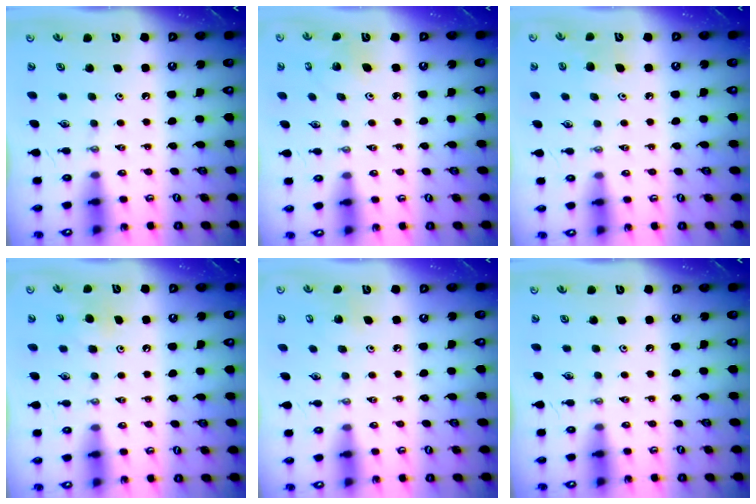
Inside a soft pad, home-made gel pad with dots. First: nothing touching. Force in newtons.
{"total": 4.0, "press": 4.0, "slide": 0.2}
{"total": 6.3, "press": 6.2, "slide": 1.2}
{"total": 5.4, "press": 5.4, "slide": 0.5}
{"total": 4.3, "press": 4.3, "slide": 0.3}
{"total": 0.0}